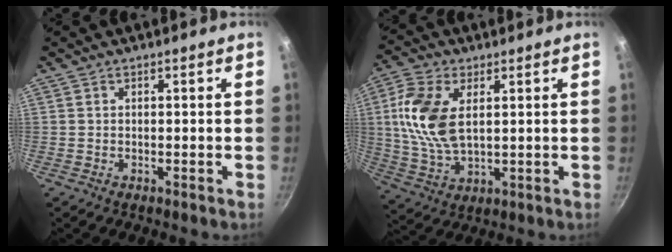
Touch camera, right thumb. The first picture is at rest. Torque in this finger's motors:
{"motor_torque": [-1.27, 1.26, 1.30, 0.38, 0.17]}